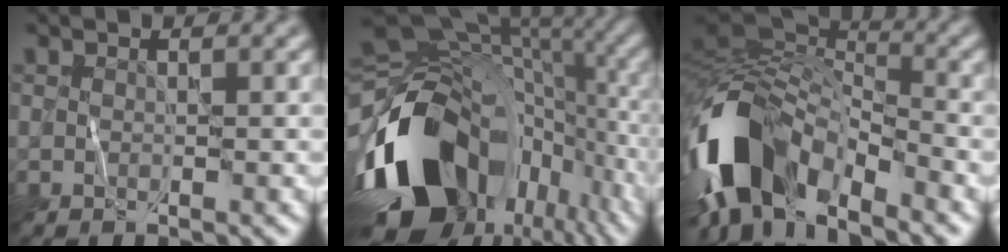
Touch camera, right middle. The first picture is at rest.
{"total": 17.3, "force": [-6.5, 10.9, 11.8], "torque": [-0.244, -0.034, -0.101]}
{"total": 12.2, "force": [-6.0, 6.2, 8.6], "torque": [-0.170, -0.007, -0.116]}